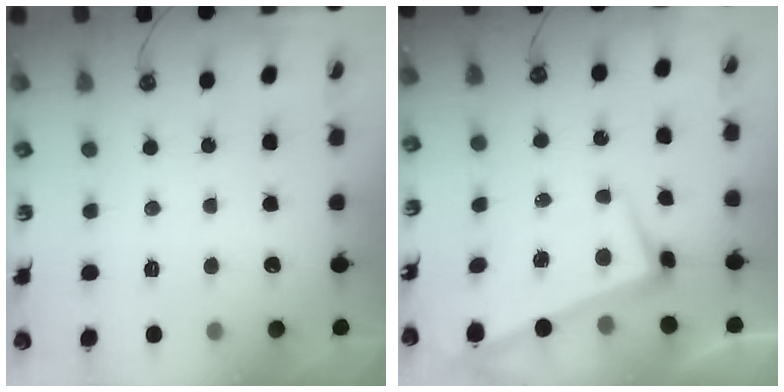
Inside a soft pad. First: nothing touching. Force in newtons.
{"total": 1.8, "press": 0.8, "slide": 1.6}